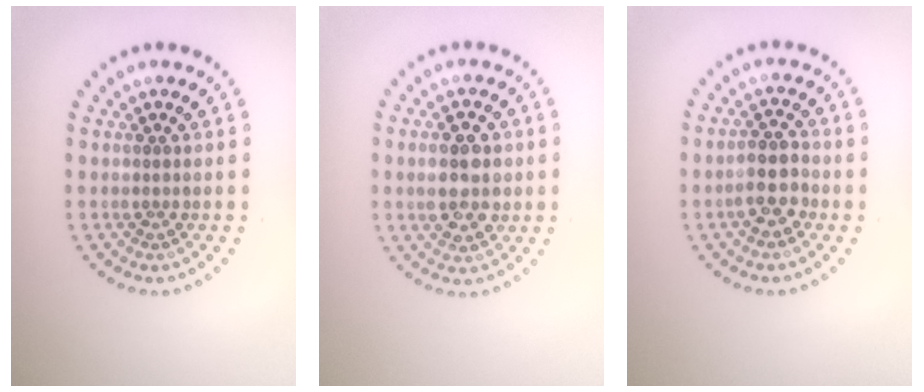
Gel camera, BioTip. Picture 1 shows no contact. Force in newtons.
{"total": 4.2, "press": 4.2, "slide": 0.4}
{"total": 2.8, "press": 2.7, "slide": 0.9}